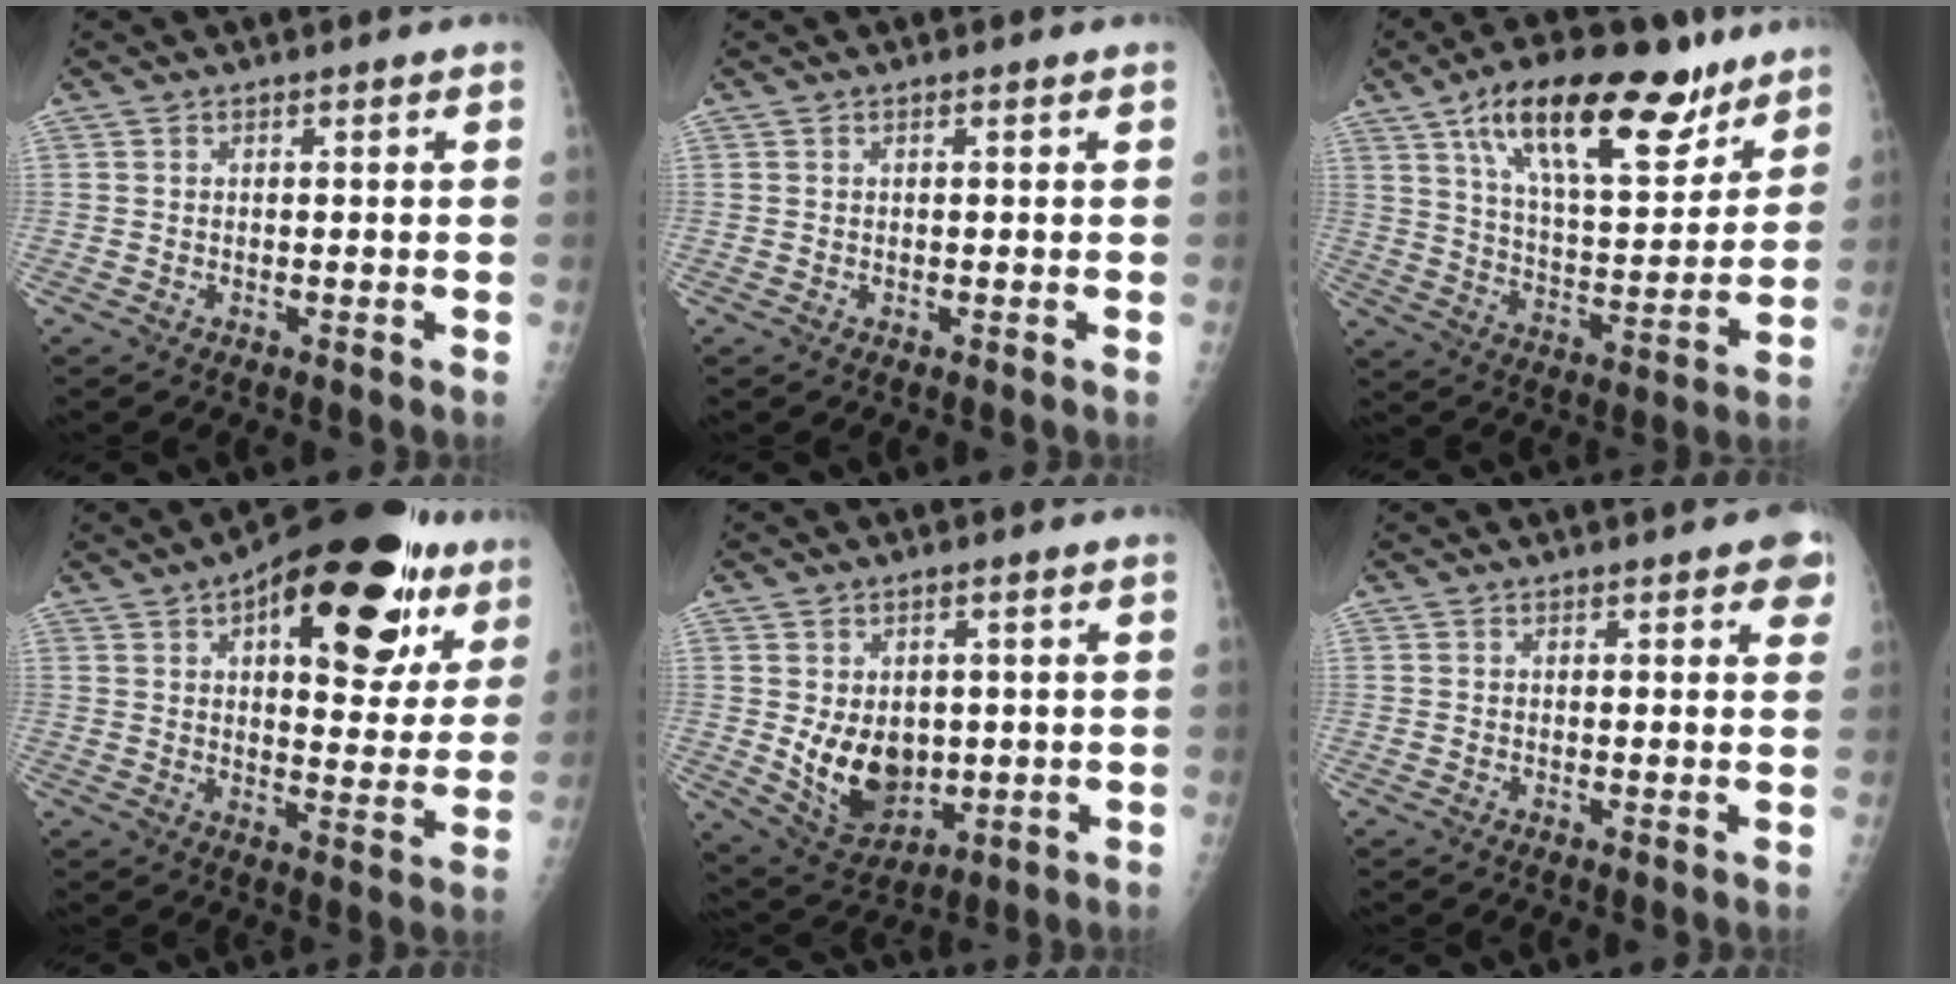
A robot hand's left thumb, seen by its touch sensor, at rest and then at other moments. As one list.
[{"total": 0.0}, {"total": 22.9, "force": [14.1, 9.1, 15.5], "torque": [-0.213, -0.049, 0.236]}, {"total": 26.0, "force": [12.5, 11.3, 19.8], "torque": [-0.238, -0.008, 0.174]}, {"total": 10.7, "force": [0.0, 7.8, 7.4], "torque": [-0.087, -0.021, 0.026]}, {"total": 4.2, "force": [2.2, 1.5, 3.2], "torque": [-0.018, -0.003, 0.019]}]